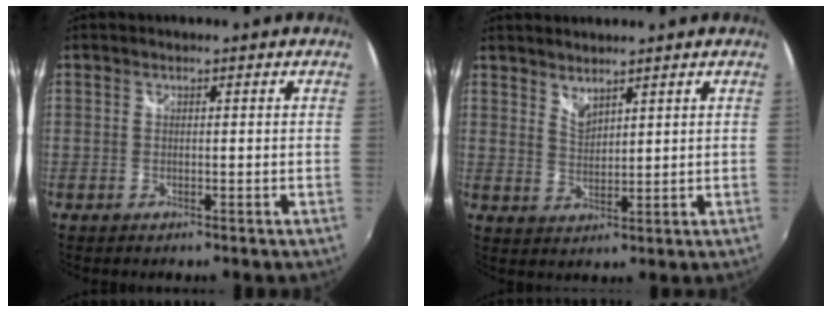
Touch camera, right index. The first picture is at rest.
{"total": 3.2, "force": [2.9, 0.7, 1.1], "torque": [-0.016, -0.004, 0.052]}